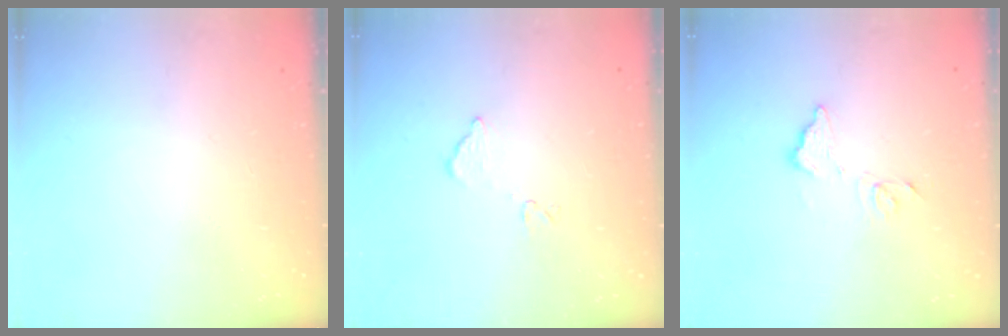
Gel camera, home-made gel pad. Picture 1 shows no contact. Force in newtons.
{"total": 8.4, "press": 8.4, "slide": 0.4}
{"total": 8.0, "press": 8.0, "slide": 0.4}